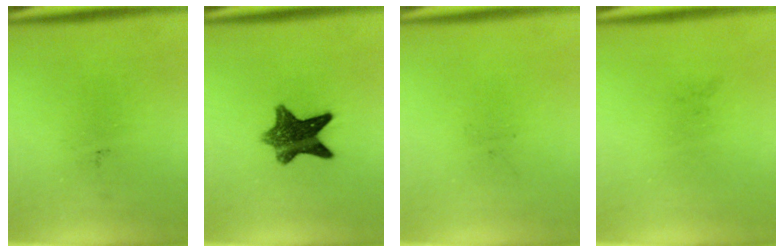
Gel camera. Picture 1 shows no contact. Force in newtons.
{"total": 9.3}
{"total": 0.0}
{"total": 0.0}